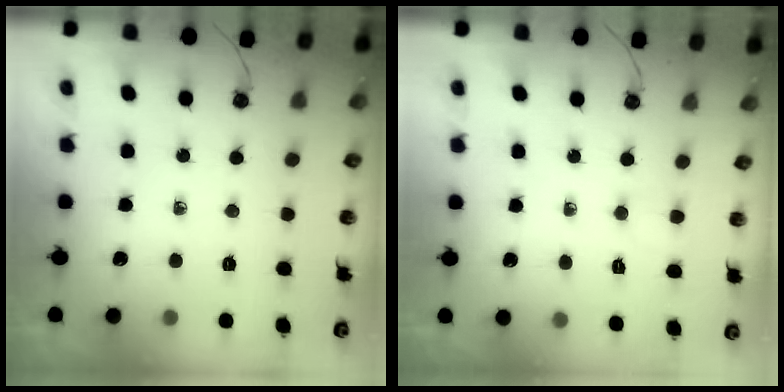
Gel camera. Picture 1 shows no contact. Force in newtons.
{"total": 14.4, "press": 3.2, "slide": 14.0}